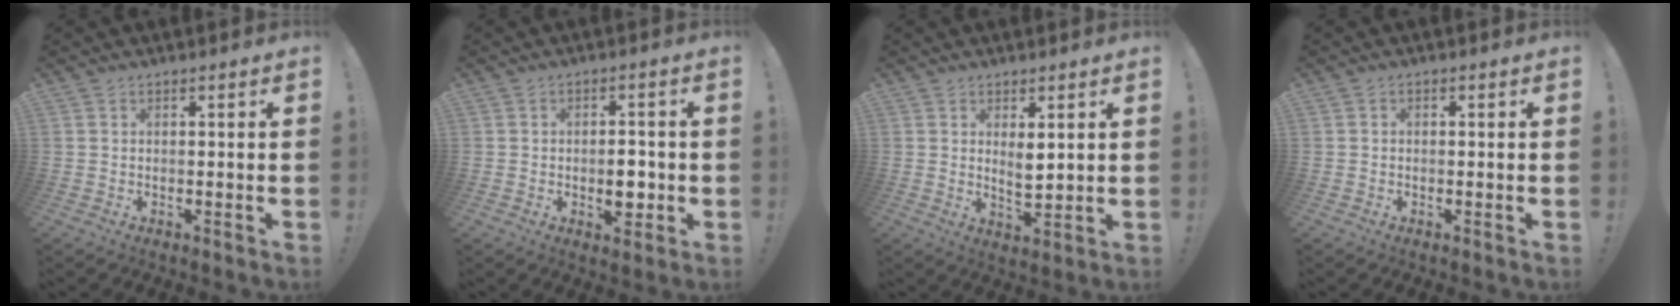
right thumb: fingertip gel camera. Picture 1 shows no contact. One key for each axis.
{"total": 5.8, "fx": -1.2, "fy": 4.1, "fz": 3.9, "tx": -0.042, "ty": 0.009, "tz": -0.021}
{"total": 4.7, "fx": 2.4, "fy": 2.3, "fz": 3.4, "tx": -0.044, "ty": -0.018, "tz": 0.039}
{"total": 0.8, "fx": -0.5, "fy": 0.5, "fz": 0.3, "tx": -0.007, "ty": 0.003, "tz": -0.009}